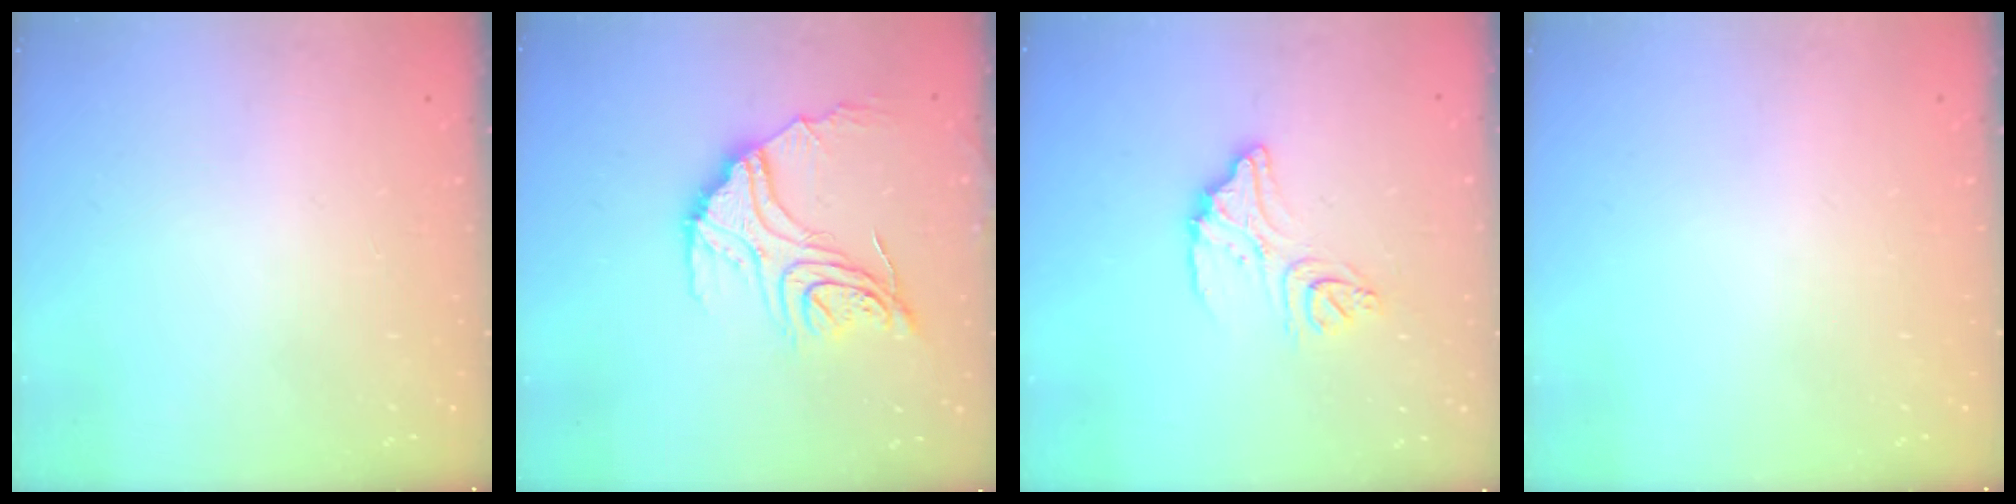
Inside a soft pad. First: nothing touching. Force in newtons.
{"total": 16.1, "press": 16.0, "slide": 1.6}
{"total": 12.9, "press": 12.9, "slide": 1.0}
{"total": 0.0}